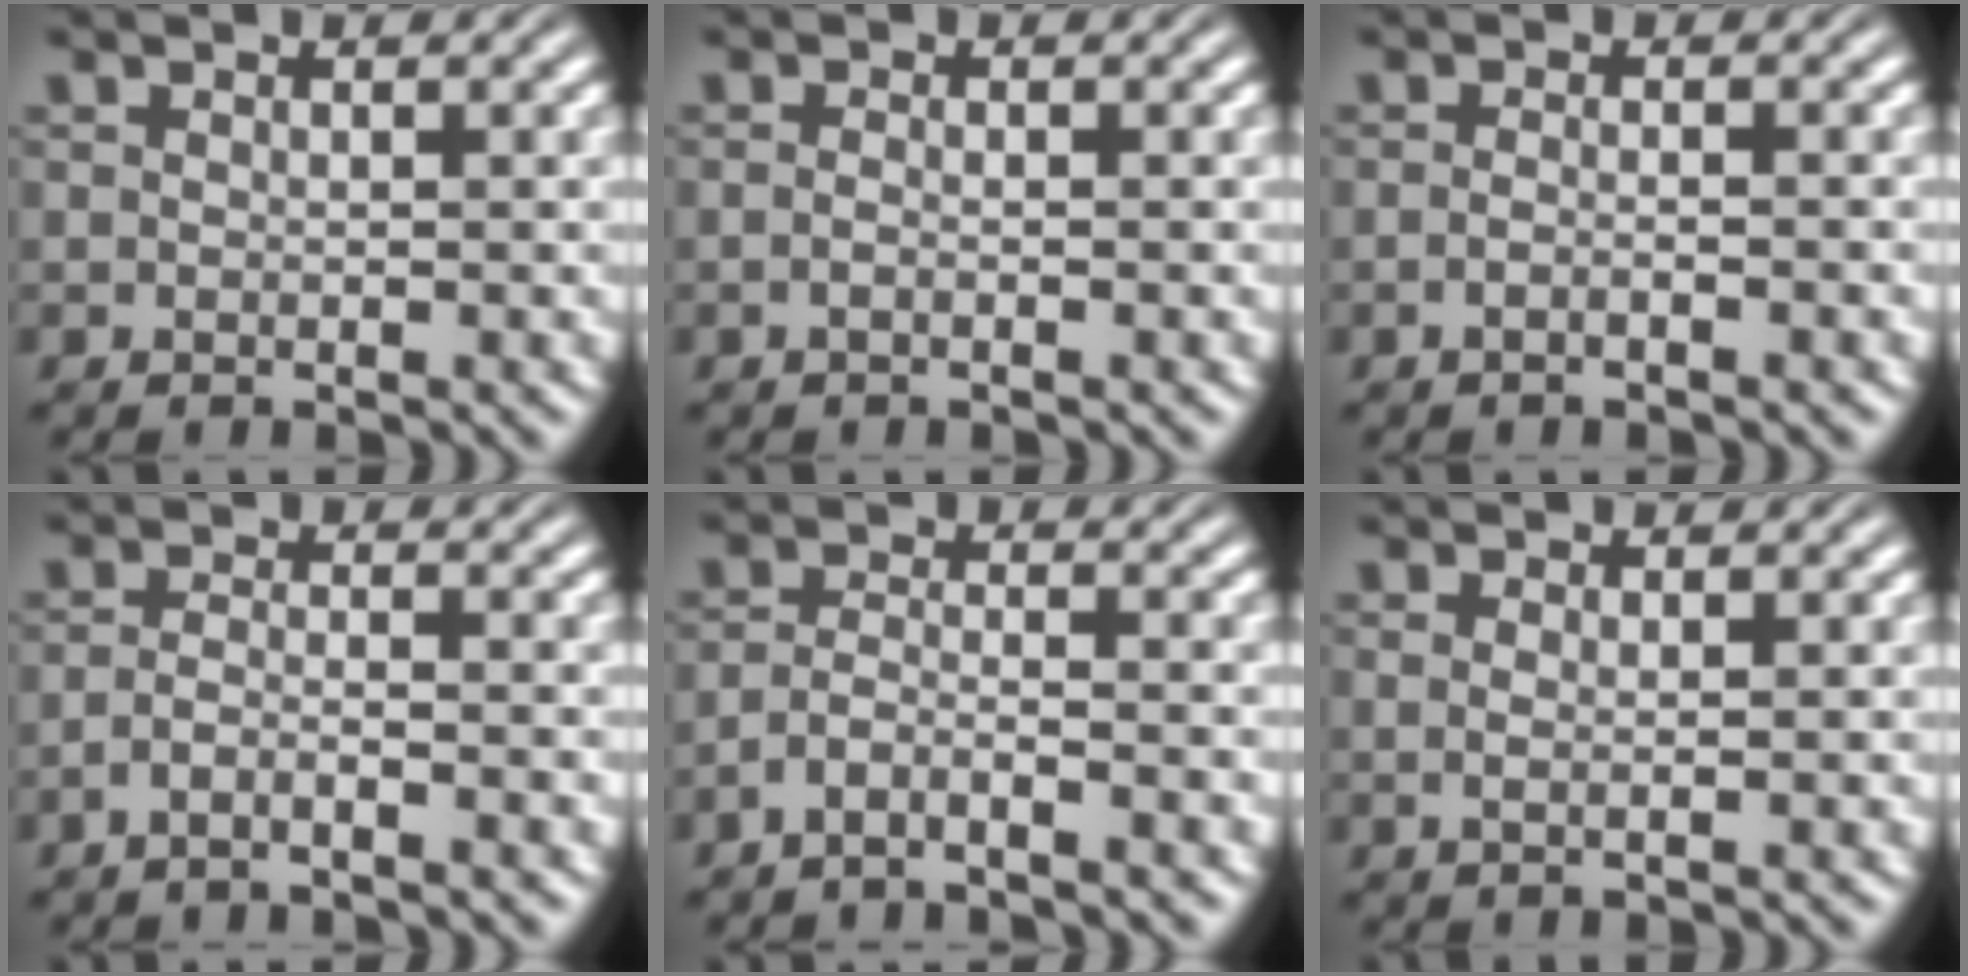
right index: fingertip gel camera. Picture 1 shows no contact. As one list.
[{"total": 1.0, "force": [-0.8, -0.4, 0.5], "torque": [-0.011, -0.004, -0.013]}, {"total": 1.4, "force": [-1.1, -0.5, 0.7], "torque": [-0.016, -0.003, -0.018]}, {"total": 2.5, "force": [-2.0, -0.4, 1.4], "torque": [-0.024, -0.011, -0.031]}, {"total": 2.9, "force": [-2.5, 0.2, 1.5], "torque": [-0.026, -0.013, -0.040]}, {"total": 1.1, "force": [0.3, -0.7, 0.9], "torque": [-0.014, -0.007, 0.012]}]